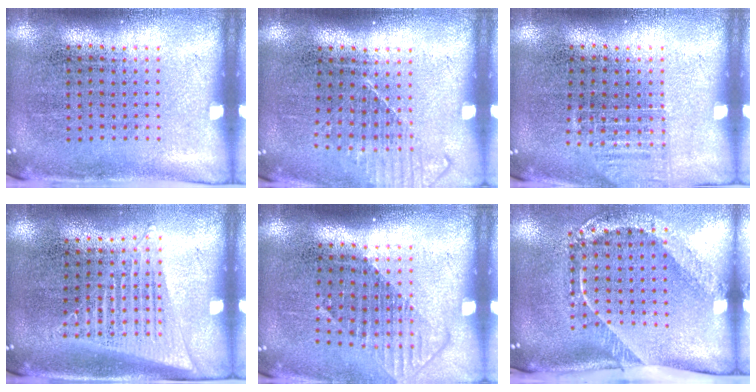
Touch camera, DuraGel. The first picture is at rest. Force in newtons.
{"total": 1.2, "press": 1.2, "slide": 0.4}
{"total": 0.9, "press": 0.8, "slide": 0.3}
{"total": 1.4, "press": 1.3, "slide": 0.5}
{"total": 1.4, "press": 1.1, "slide": 0.9}
{"total": 2.5, "press": 1.6, "slide": 1.8}